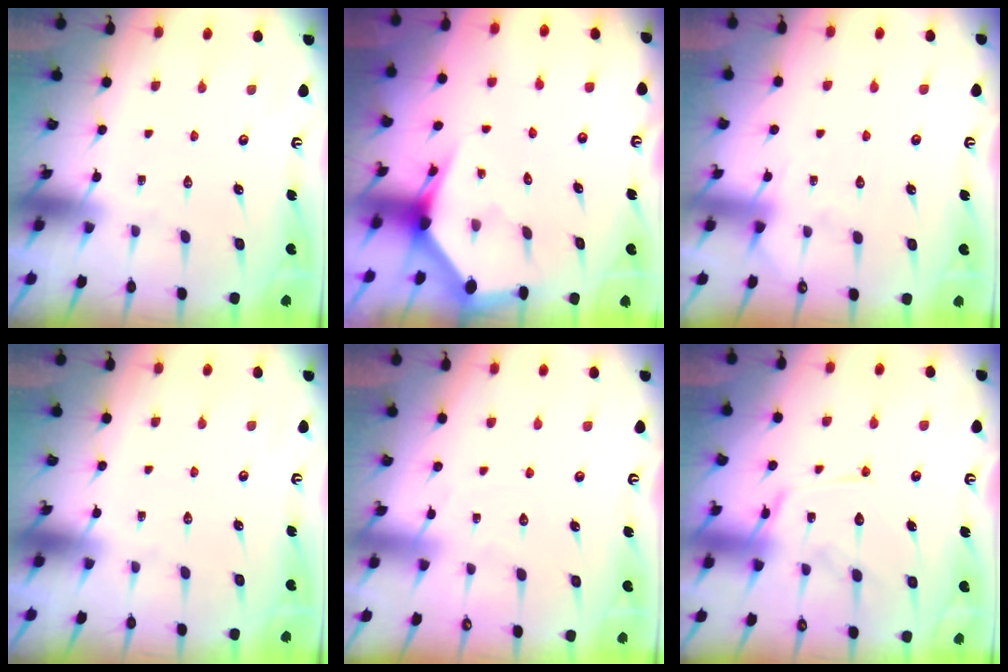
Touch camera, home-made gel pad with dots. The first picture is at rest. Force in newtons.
{"total": 3.1, "press": 3.1, "slide": 0.4}
{"total": 2.9, "press": 2.9, "slide": 0.4}
{"total": 0.0}
{"total": 2.8, "press": 2.8, "slide": 0.4}
{"total": 13.8, "press": 13.8, "slide": 1.3}